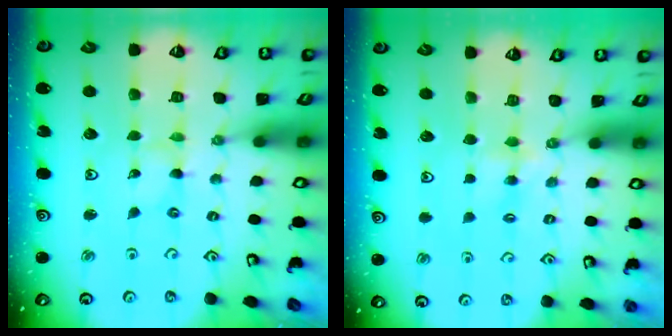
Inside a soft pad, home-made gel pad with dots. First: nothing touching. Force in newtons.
{"total": 3.0, "press": 2.9, "slide": 0.4}